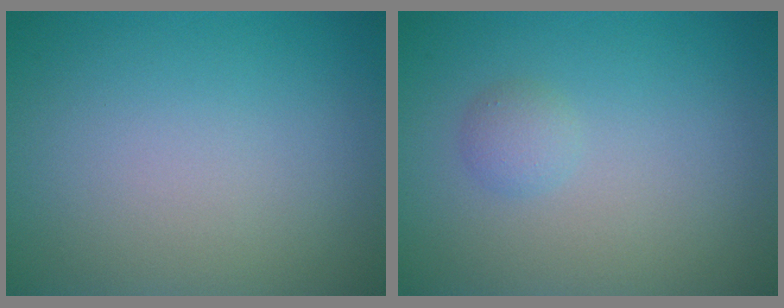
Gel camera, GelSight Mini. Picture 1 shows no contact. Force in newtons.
{"total": 1.1, "press": 1.1, "slide": 0.0}